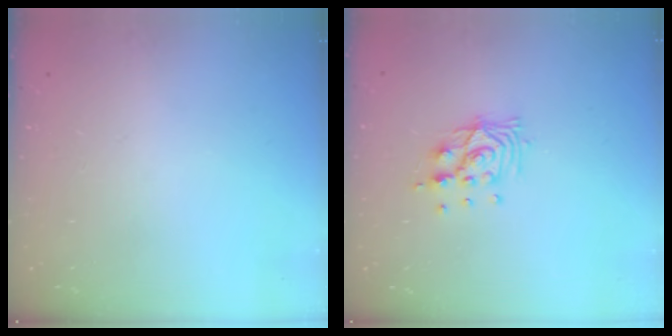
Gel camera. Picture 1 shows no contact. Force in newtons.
{"total": 10.3, "press": 10.3, "slide": 0.9}